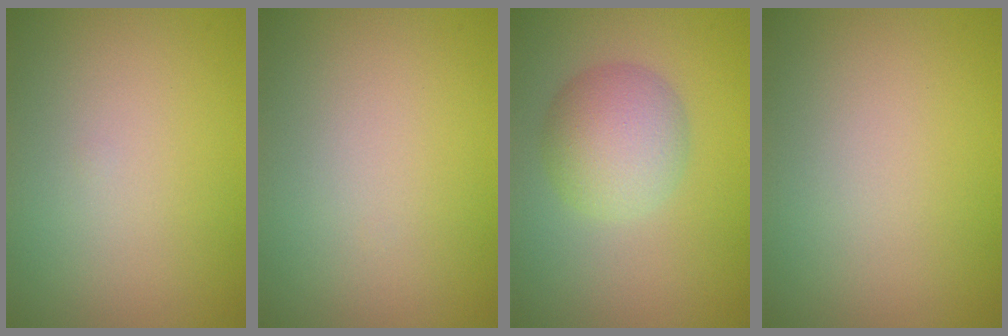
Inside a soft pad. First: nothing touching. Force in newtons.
{"total": 0.0}
{"total": 4.7, "press": 4.7, "slide": 0.2}
{"total": 0.0}